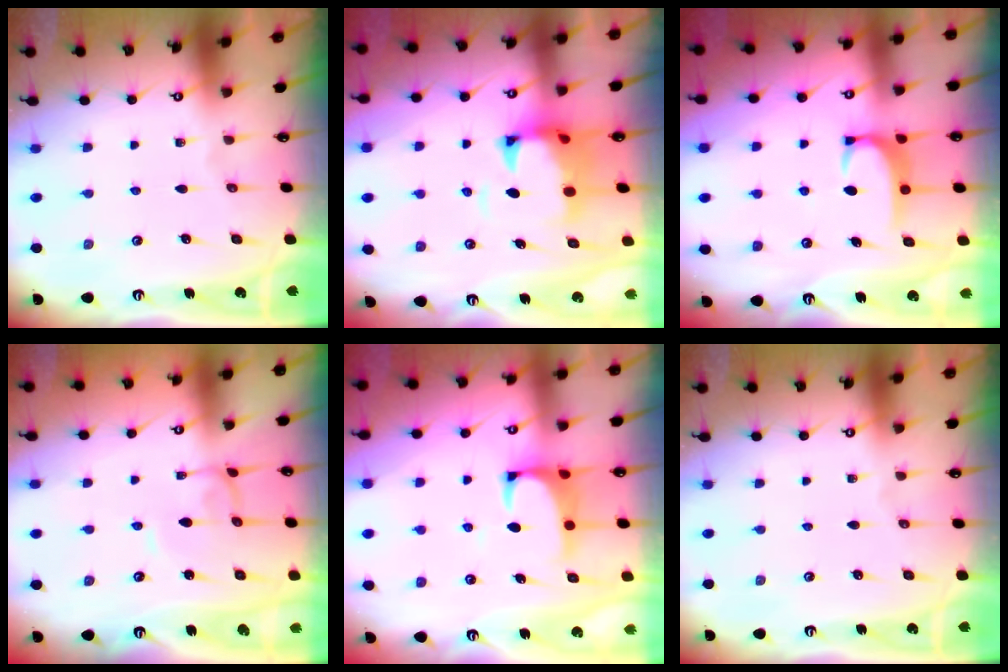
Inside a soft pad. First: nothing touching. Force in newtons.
{"total": 3.5, "press": 3.3, "slide": 1.2}
{"total": 2.7, "press": 2.7, "slide": 0.4}
{"total": 2.2, "press": 2.2, "slide": 0.1}
{"total": 1.6, "press": 1.3, "slide": 0.8}
{"total": 0.0}